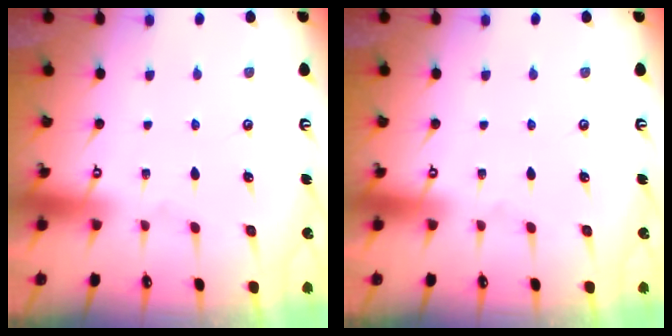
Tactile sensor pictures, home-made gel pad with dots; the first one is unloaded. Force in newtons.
{"total": 0.0}